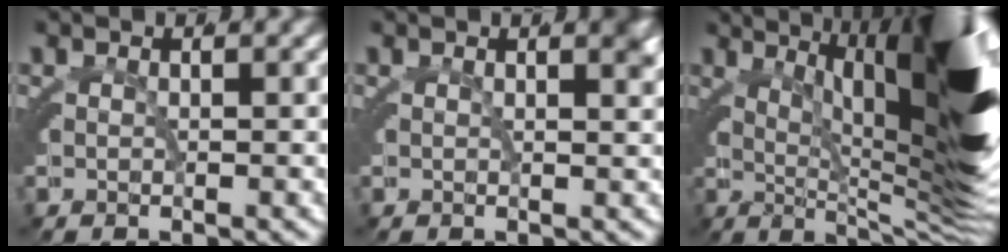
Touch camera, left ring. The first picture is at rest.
{"total": 1.4, "force": [0.5, 0.1, 1.4], "torque": [-0.007, 0.002, 0.008]}
{"total": 22.7, "force": [3.6, 7.5, 21.1], "torque": [-0.234, 0.022, 0.041]}